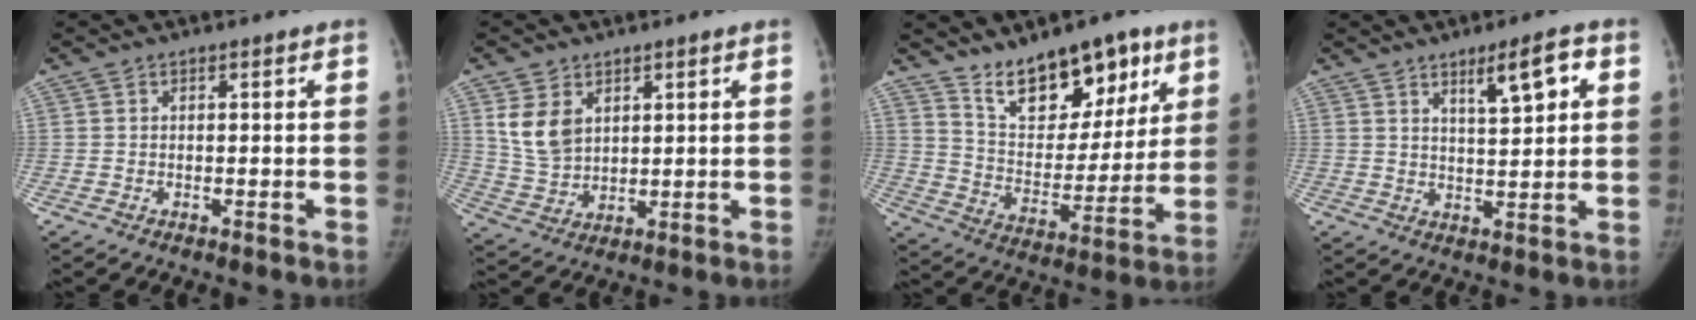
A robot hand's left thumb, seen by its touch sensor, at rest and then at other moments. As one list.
[{"total": 5.9, "force": [2.3, 4.3, 3.3], "torque": [-0.048, -0.014, 0.055]}, {"total": 16.6, "force": [11.2, 8.4, 8.9], "torque": [-0.081, -0.068, 0.193]}, {"total": 7.0, "force": [3.2, 1.8, 6.0], "torque": [-0.085, -0.015, 0.053]}]